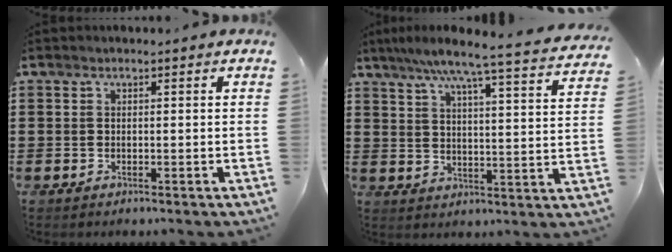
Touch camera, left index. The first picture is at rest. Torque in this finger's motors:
{"motor_torque": [2.14, 0.00, 0.65, 0.12]}